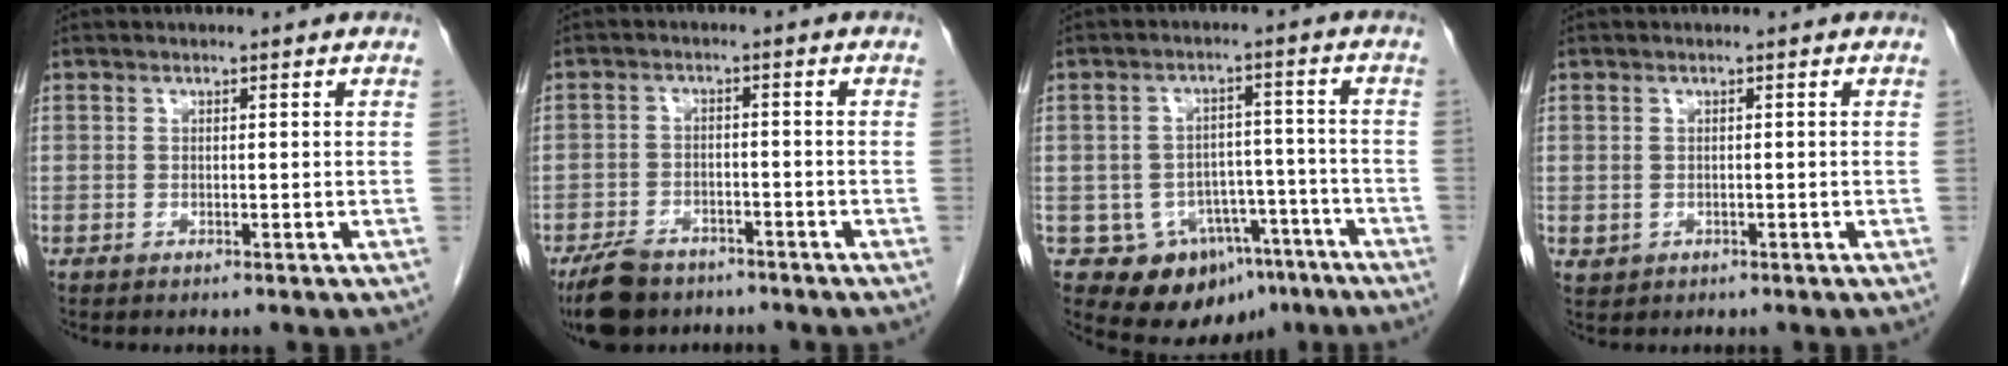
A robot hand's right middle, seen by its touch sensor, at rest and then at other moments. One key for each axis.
{"total": 7.1, "fx": -5.6, "fy": 3.4, "fz": 3.0, "tx": -0.064, "ty": -0.007, "tz": -0.096}
{"total": 10.4, "fx": -5.6, "fy": 7.6, "fz": 4.3, "tx": -0.045, "ty": 0.024, "tz": -0.068}
{"total": 1.2, "fx": -0.2, "fy": 1.1, "fz": 0.4, "tx": -0.013, "ty": 0.001, "tz": 0.005}